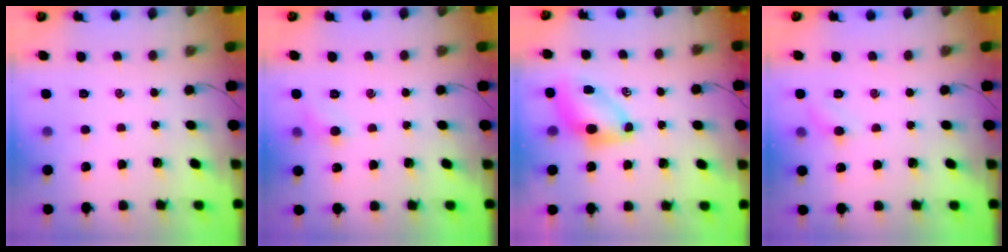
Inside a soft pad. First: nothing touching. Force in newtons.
{"total": 5.2, "press": 4.9, "slide": 1.6}
{"total": 7.2, "press": 7.1, "slide": 1.1}
{"total": 5.1, "press": 4.8, "slide": 1.7}